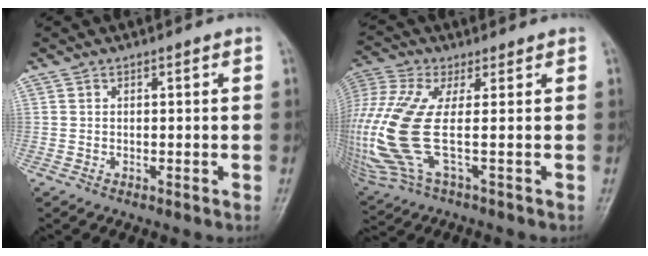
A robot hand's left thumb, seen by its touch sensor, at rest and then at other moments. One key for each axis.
{"total": 17.2, "fx": -1.2, "fy": 5.4, "fz": 16.2, "tx": -0.428, "ty": -0.004, "tz": -0.024}